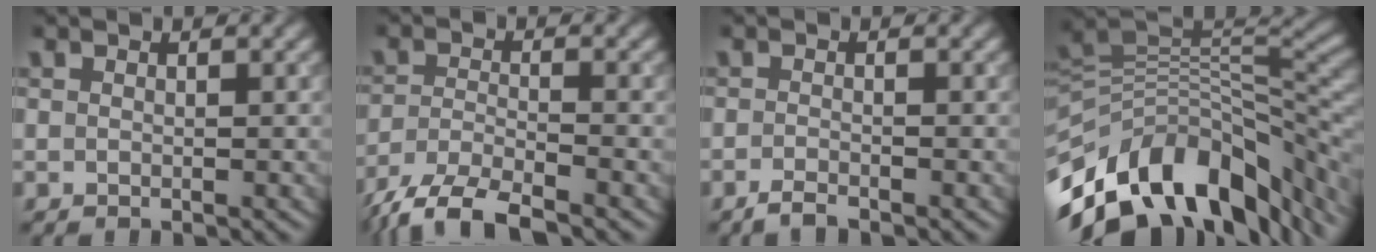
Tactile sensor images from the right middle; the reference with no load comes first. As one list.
[{"total": 6.3, "force": [-5.1, 1.5, 3.4], "torque": [-0.065, -0.014, -0.099]}, {"total": 1.4, "force": [-1.1, 0.3, 0.8], "torque": [-0.013, 0.000, -0.026]}, {"total": 13.9, "force": [-6.7, 6.9, 10.0], "torque": [-0.179, 0.014, -0.118]}]